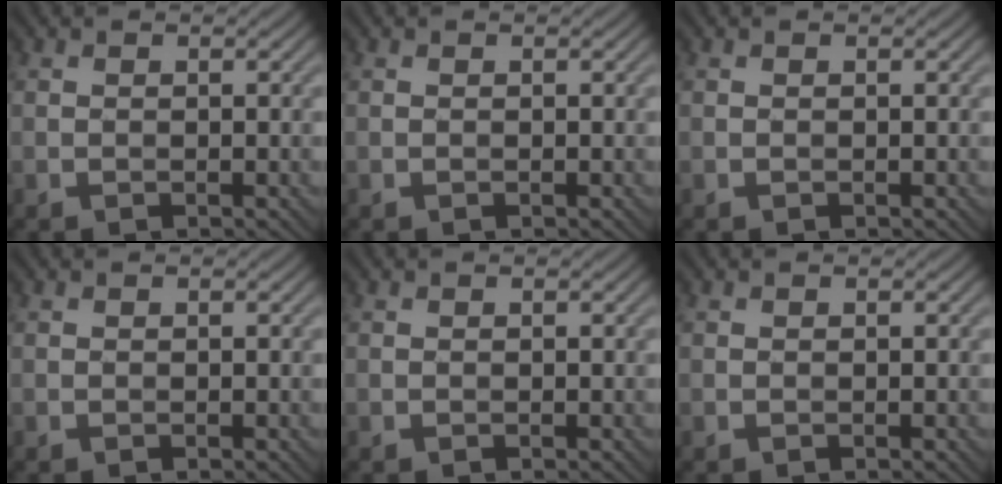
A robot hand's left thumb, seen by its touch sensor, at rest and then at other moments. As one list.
[{"total": 0.0}, {"total": 0.0}, {"total": 0.0}, {"total": 0.0}, {"total": 0.0}]